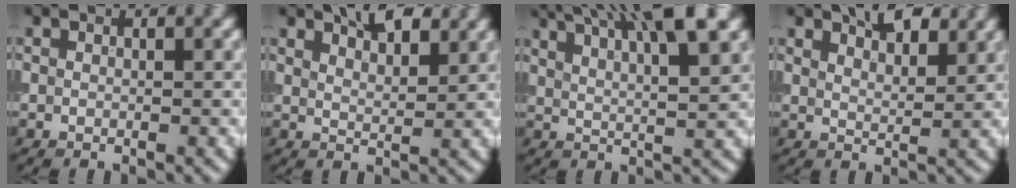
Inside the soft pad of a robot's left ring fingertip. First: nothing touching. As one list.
[{"total": 3.2, "force": [2.7, 1.0, 1.5], "torque": [-0.017, 0.008, 0.040]}, {"total": 9.7, "force": [6.1, 2.4, 7.1], "torque": [-0.083, 0.030, 0.079]}, {"total": 2.9, "force": [2.5, 1.0, 1.2], "torque": [-0.014, 0.005, 0.038]}]